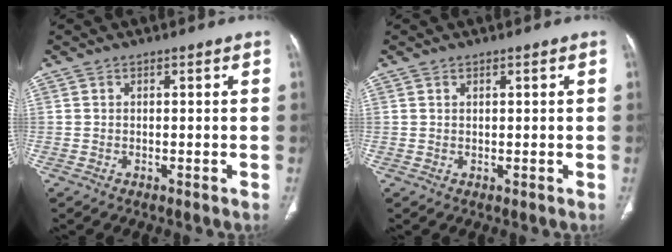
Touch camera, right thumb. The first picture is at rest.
{"total": 0.5, "force": [0.5, 0.0, 0.2], "torque": [-0.003, -0.004, 0.010]}